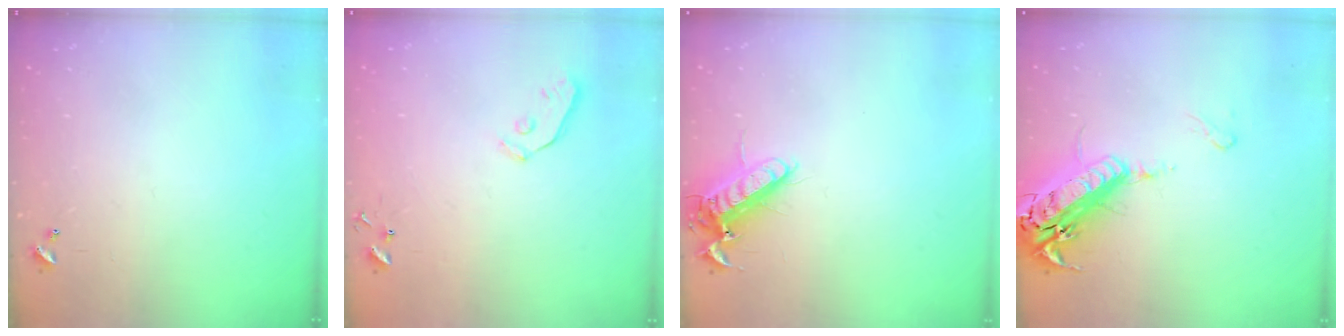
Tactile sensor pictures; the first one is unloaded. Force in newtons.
{"total": 3.7, "press": 3.6, "slide": 0.8}
{"total": 12.7, "press": 12.5, "slide": 2.1}
{"total": 21.2, "press": 20.7, "slide": 4.7}